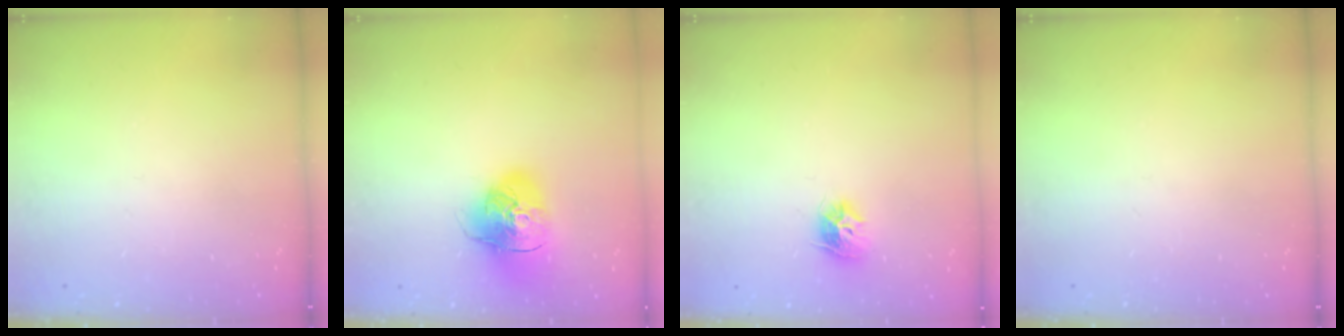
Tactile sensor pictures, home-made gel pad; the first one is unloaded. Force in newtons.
{"total": 15.6, "press": 15.4, "slide": 2.2}
{"total": 9.3, "press": 9.3, "slide": 0.2}
{"total": 0.0}